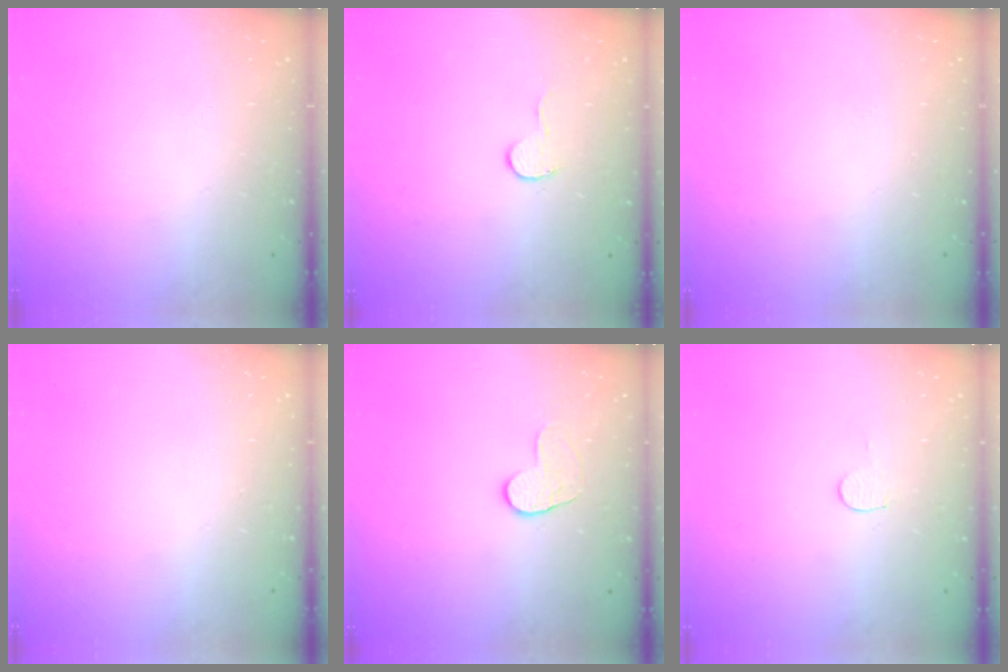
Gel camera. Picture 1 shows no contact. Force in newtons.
{"total": 4.9, "press": 4.9, "slide": 0.4}
{"total": 0.0}
{"total": 0.0}
{"total": 5.0, "press": 4.9, "slide": 0.5}
{"total": 4.9, "press": 4.9, "slide": 0.3}